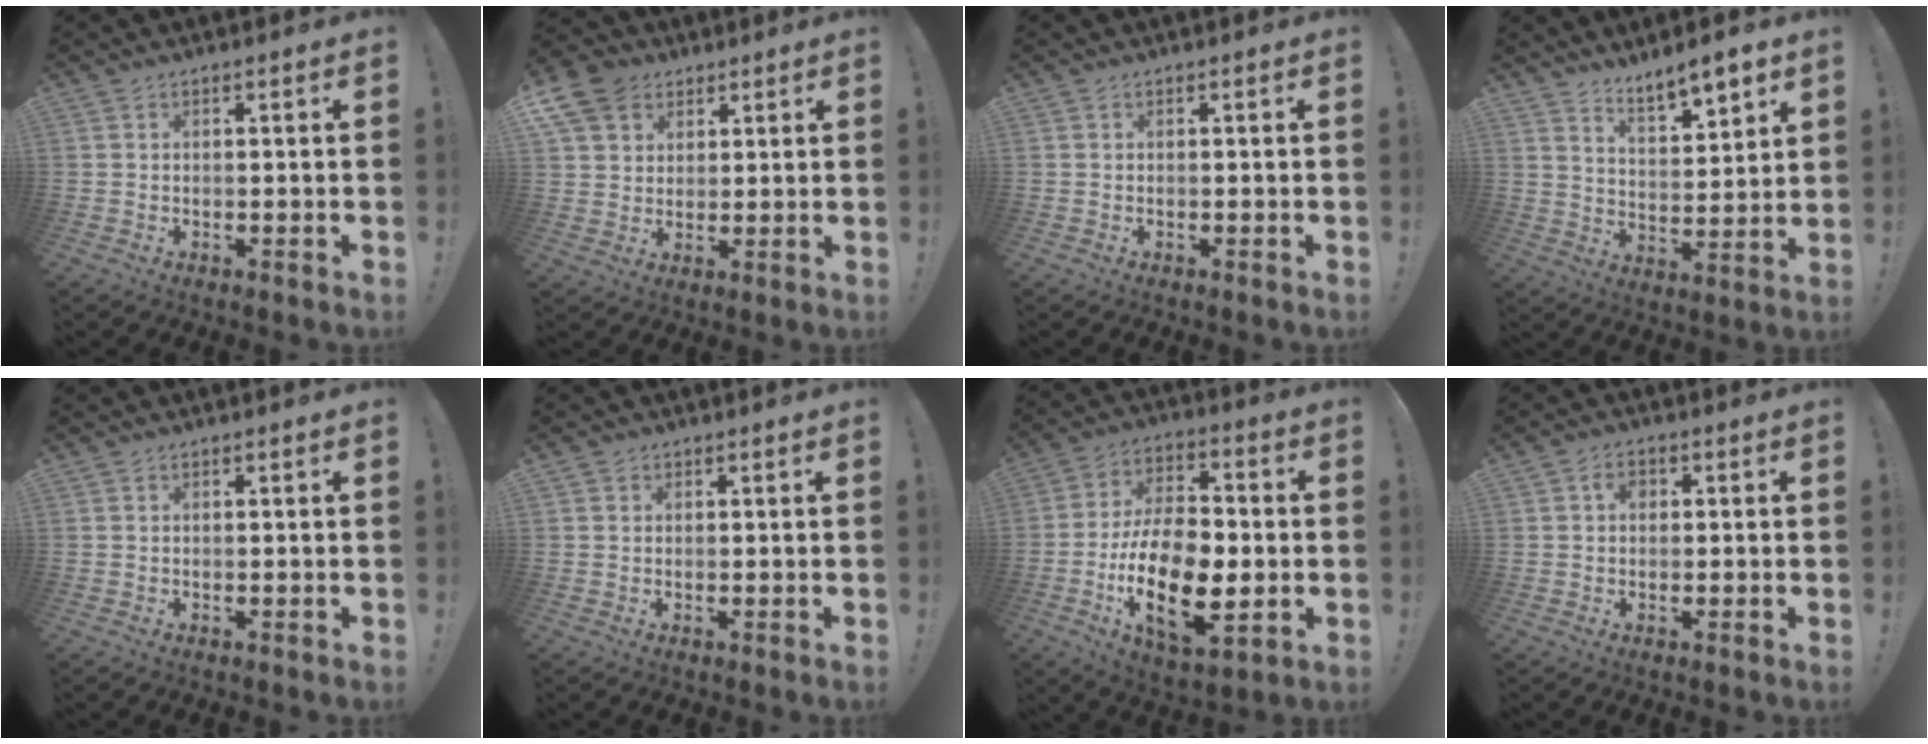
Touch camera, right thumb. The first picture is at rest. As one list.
[{"total": 10.6, "force": [5.3, 8.1, 4.2], "torque": [-0.082, -0.030, 0.108]}, {"total": 0.0}, {"total": 8.2, "force": [7.2, 1.9, 3.4], "torque": [-0.051, -0.059, 0.130]}, {"total": 0.0}, {"total": 0.8, "force": [0.5, 0.7, 0.0], "torque": [0.003, -0.001, 0.009]}, {"total": 21.2, "force": [-5.2, 11.1, 17.2], "torque": [-0.318, 0.012, -0.086]}, {"total": 3.1, "force": [0.6, 2.2, 2.1], "torque": [-0.033, 0.005, 0.007]}]